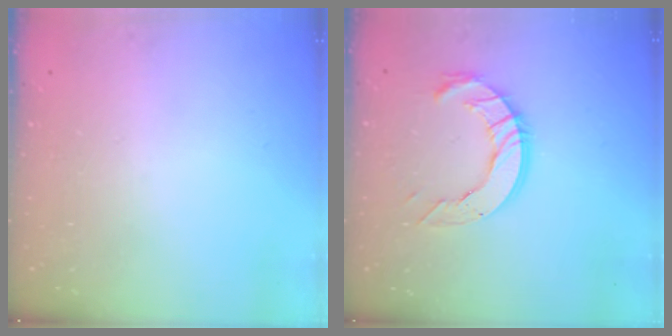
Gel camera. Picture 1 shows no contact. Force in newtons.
{"total": 10.6, "press": 10.5, "slide": 0.9}